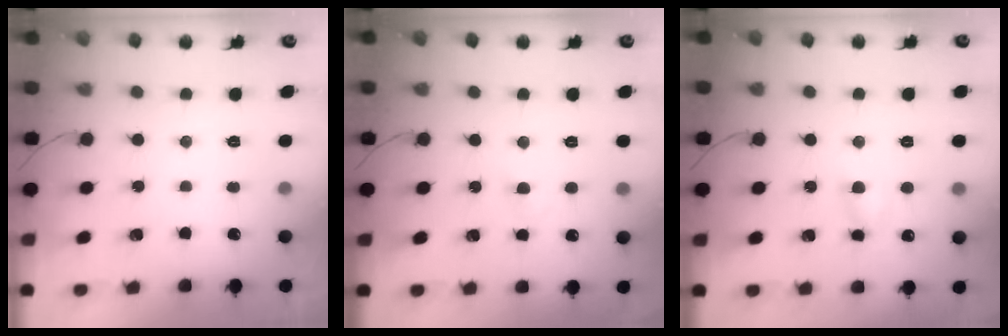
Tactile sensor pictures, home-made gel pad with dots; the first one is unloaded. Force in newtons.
{"total": 2.1, "press": 1.9, "slide": 0.9}
{"total": 3.8, "press": 3.6, "slide": 1.3}